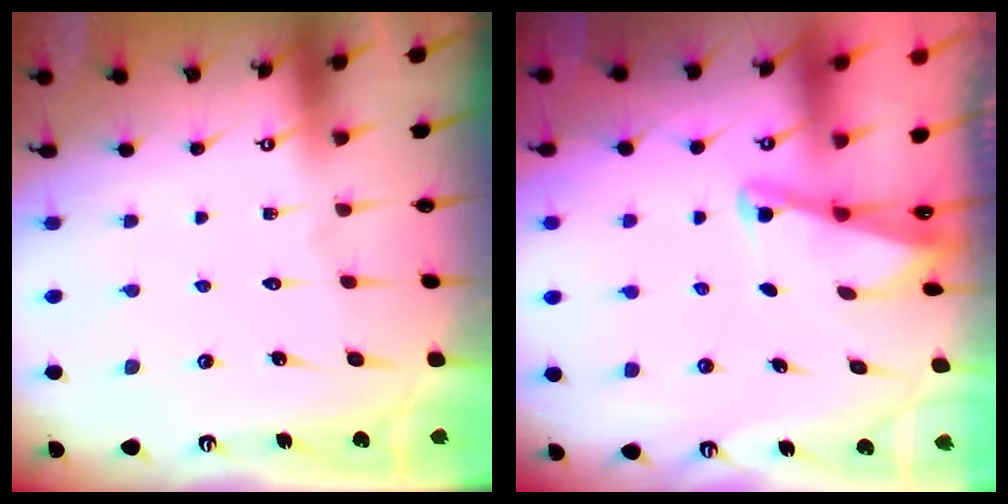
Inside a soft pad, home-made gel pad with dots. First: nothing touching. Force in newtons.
{"total": 1.9, "press": 1.9, "slide": 0.4}